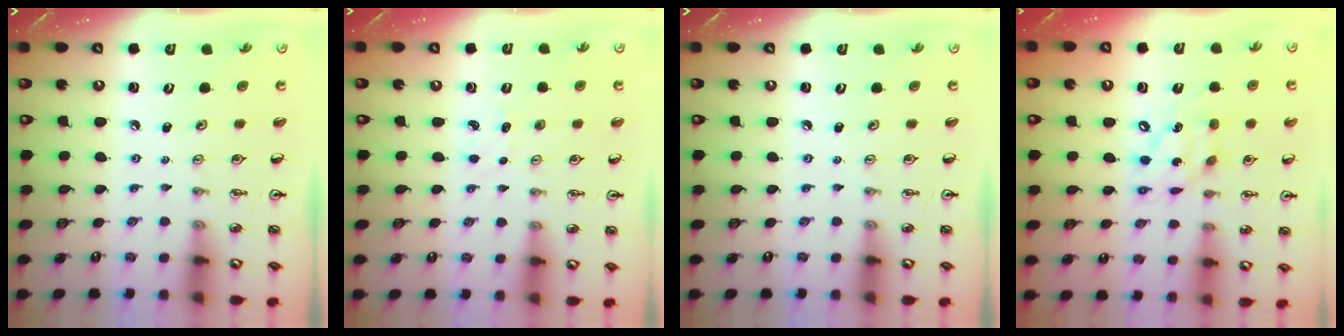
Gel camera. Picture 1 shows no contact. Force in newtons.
{"total": 2.9, "press": 2.9, "slide": 0.4}
{"total": 0.0}
{"total": 11.8, "press": 11.8, "slide": 0.9}